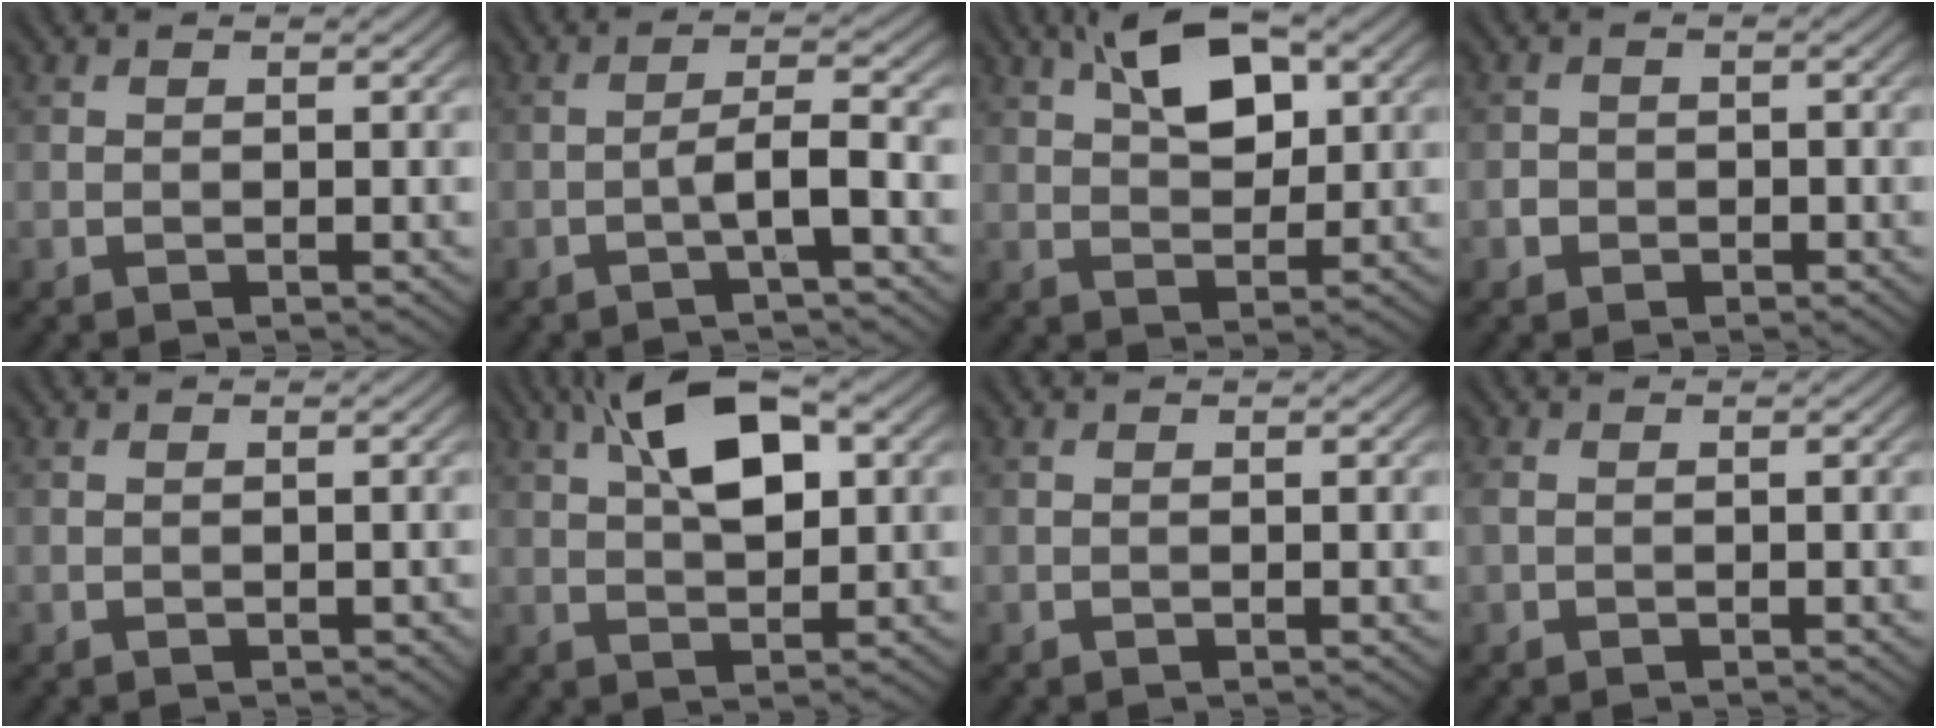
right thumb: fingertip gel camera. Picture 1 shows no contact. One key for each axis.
{"total": 3.8, "fx": -1.6, "fy": 0.5, "fz": 3.4, "tx": -0.060, "ty": 0.017, "tz": -0.037}
{"total": 7.9, "fx": 3.3, "fy": 4.0, "fz": 6.0, "tx": -0.110, "ty": 0.013, "tz": 0.053}
{"total": 1.7, "fx": -0.7, "fy": 1.5, "fz": 0.4, "tx": 0.000, "ty": -0.002, "tz": -0.017}
{"total": 0.0}
{"total": 10.0, "fx": 3.5, "fy": 4.4, "fz": 8.2, "tx": -0.155, "ty": 0.023, "tz": 0.055}
{"total": 0.0}
{"total": 1.5, "fx": -0.2, "fy": 1.1, "fz": 1.1, "tx": -0.034, "ty": 0.000, "tz": -0.004}